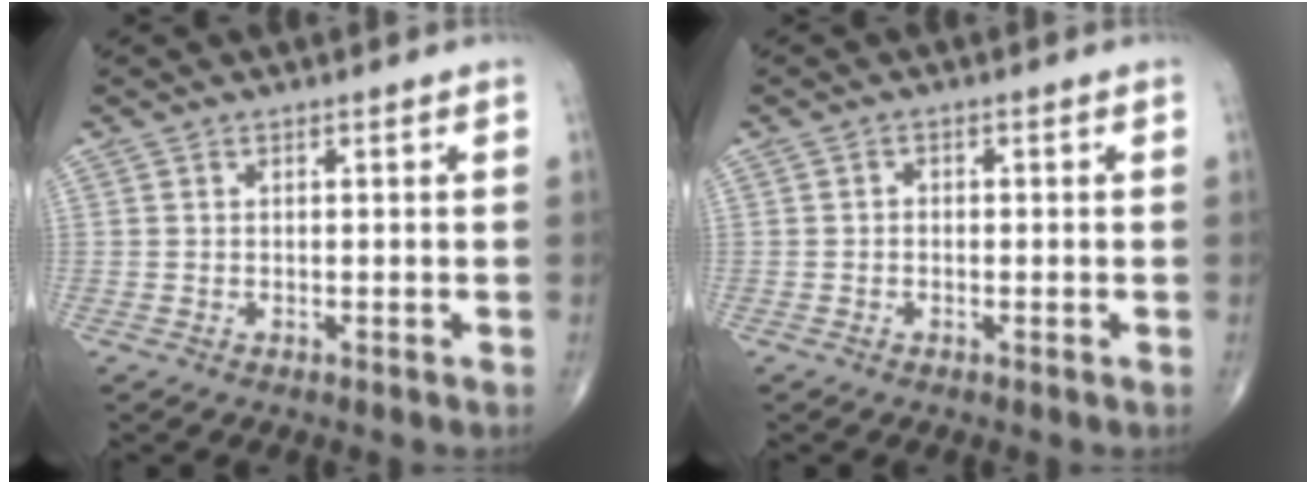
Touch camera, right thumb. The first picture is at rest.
{"total": 0.9, "force": [-0.3, 0.7, 0.4], "torque": [0.003, 0.004, -0.010]}